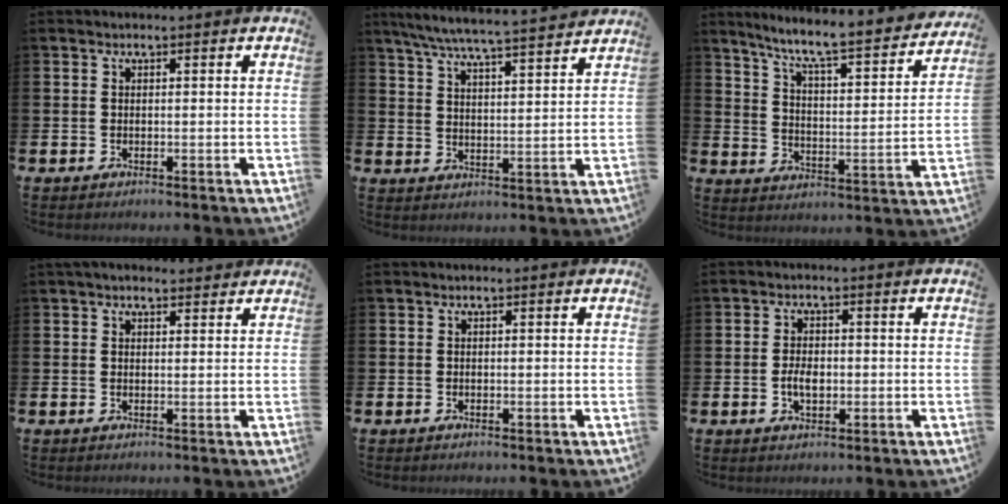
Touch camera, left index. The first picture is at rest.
{"total": 6.8, "force": [6.4, -0.1, 2.3], "torque": [-0.060, -0.047, 0.110]}
{"total": 7.6, "force": [6.9, 0.3, 3.4], "torque": [-0.098, -0.055, 0.112]}
{"total": 1.9, "force": [1.8, 0.6, 0.4], "torque": [-0.003, -0.003, 0.030]}
{"total": 0.0}
{"total": 3.1, "force": [-0.5, 1.8, 2.5], "torque": [-0.037, 0.001, -0.012]}